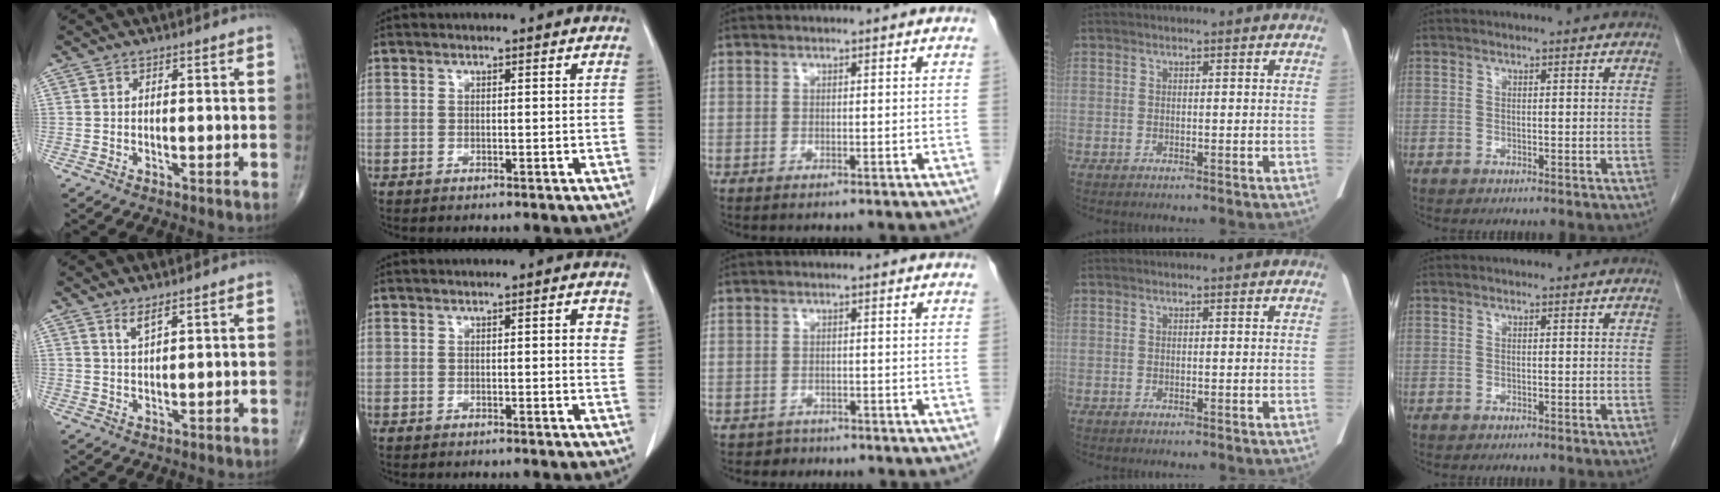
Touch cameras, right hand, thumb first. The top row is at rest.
{"thumb": {"total": 2.4, "force": [1.7, 0.4, 1.6], "torque": [-0.033, -0.013, 0.037]}, "index": {"total": 2.2, "force": [0.7, 0.5, 2.0], "torque": [-0.021, 0.001, 0.004]}, "middle": {"total": 1.6, "force": [-1.1, 1.0, -0.4], "torque": [0.001, 0.005, -0.018]}}